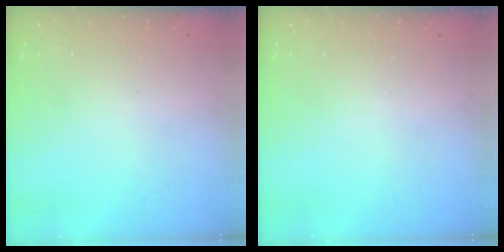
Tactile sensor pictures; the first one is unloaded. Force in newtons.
{"total": 0.0}